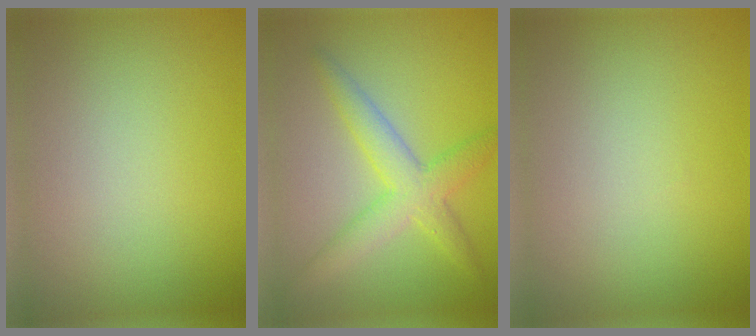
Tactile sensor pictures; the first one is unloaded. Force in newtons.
{"total": 4.3, "press": 4.3, "slide": 0.1}
{"total": 0.0}